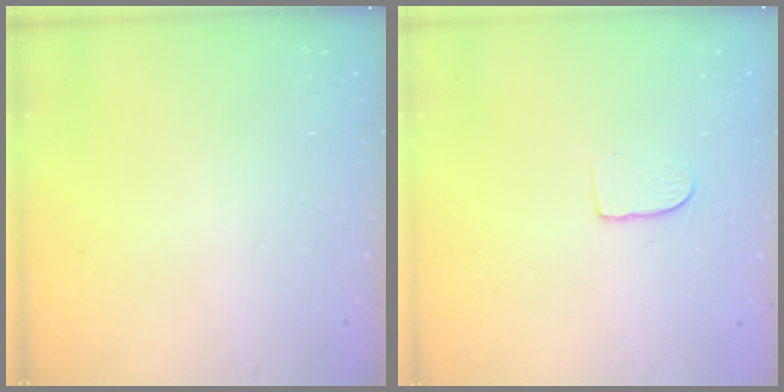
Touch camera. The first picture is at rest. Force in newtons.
{"total": 6.8, "press": 6.8, "slide": 0.5}